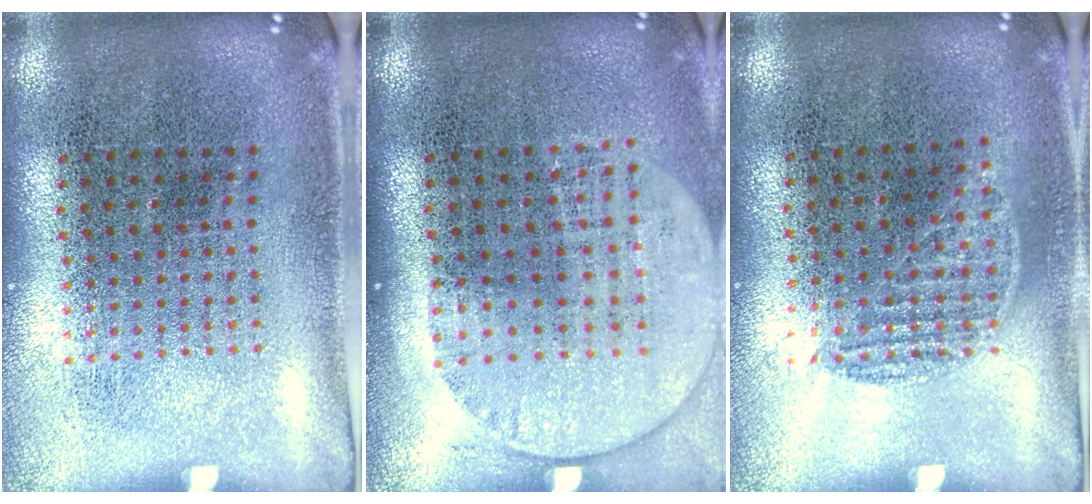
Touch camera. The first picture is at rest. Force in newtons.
{"total": 1.5, "press": 1.3, "slide": 0.7}
{"total": 0.8, "press": 0.7, "slide": 0.4}